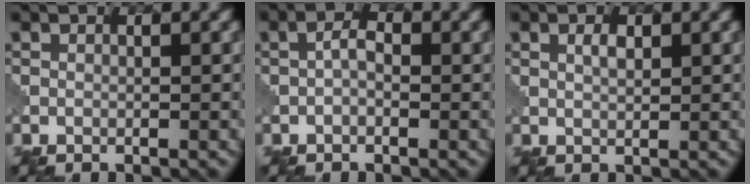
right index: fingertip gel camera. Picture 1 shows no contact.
{"total": 1.7, "force": [-0.3, 0.8, 1.5], "torque": [-0.028, 0.008, -0.010]}
{"total": 1.3, "force": [0.5, 0.5, 1.1], "torque": [-0.024, 0.002, 0.010]}